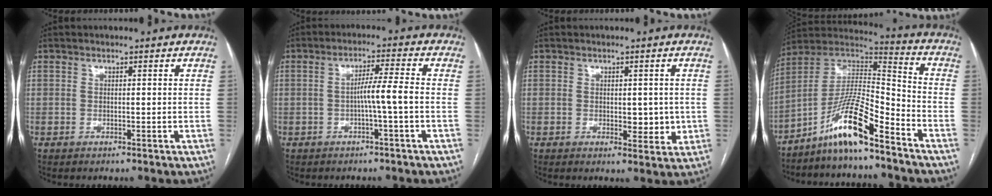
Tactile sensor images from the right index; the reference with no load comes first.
{"total": 4.4, "force": [-1.0, -0.8, 4.2], "torque": [-0.072, 0.009, -0.017]}
{"total": 4.0, "force": [0.0, 2.2, 3.4], "torque": [-0.034, -0.002, 0.008]}
{"total": 13.1, "force": [-8.9, 1.2, 9.6], "torque": [-0.184, 0.016, -0.164]}